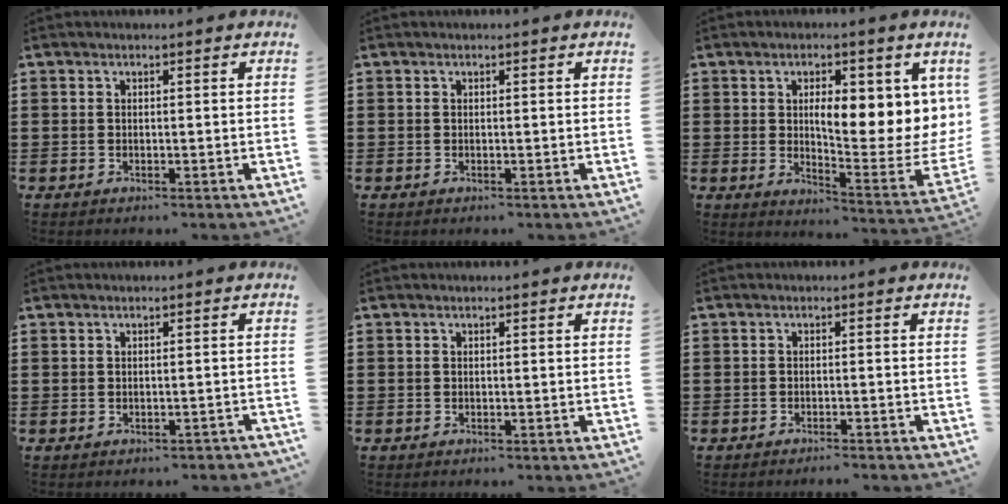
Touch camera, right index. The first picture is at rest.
{"total": 0.0}
{"total": 8.8, "force": [2.9, 3.3, 7.6], "torque": [-0.108, -0.030, 0.040]}
{"total": 0.8, "force": [-0.6, 0.5, 0.0], "torque": [-0.003, 0.001, -0.014]}
{"total": 0.0}
{"total": 1.1, "force": [-1.0, -0.3, 0.2], "torque": [-0.006, -0.001, -0.019]}